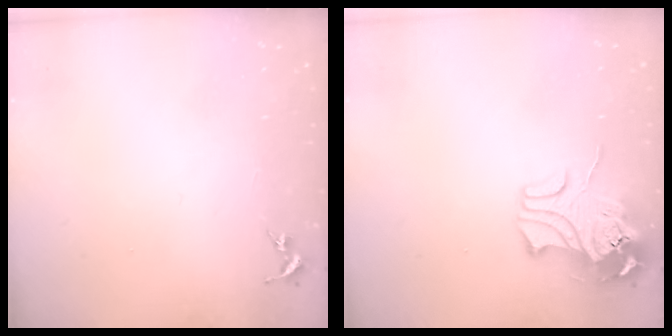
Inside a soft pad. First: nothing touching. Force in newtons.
{"total": 11.2, "press": 11.0, "slide": 1.6}